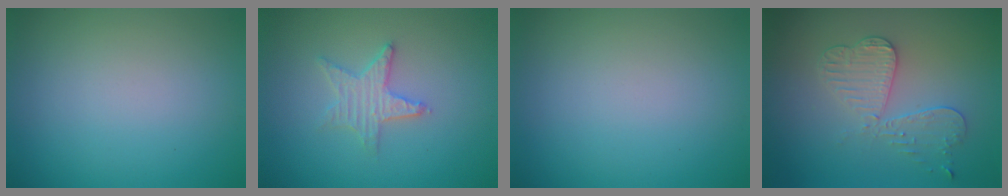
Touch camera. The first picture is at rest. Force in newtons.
{"total": 2.7, "press": 2.6, "slide": 0.5}
{"total": 0.0}
{"total": 3.4, "press": 3.2, "slide": 1.3}